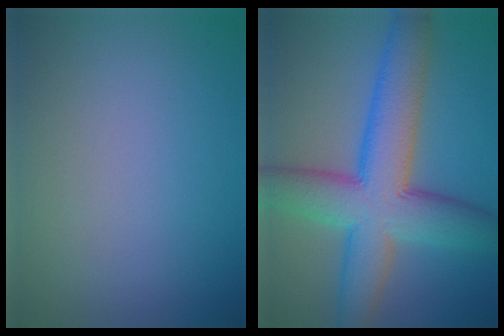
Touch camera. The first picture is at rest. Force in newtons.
{"total": 10.1, "press": 10.1, "slide": 0.5}